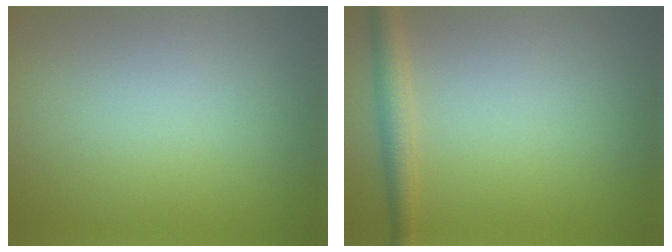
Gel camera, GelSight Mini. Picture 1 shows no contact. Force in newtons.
{"total": 2.4, "press": 2.4, "slide": 0.0}